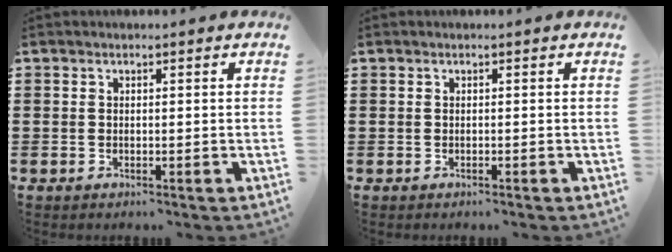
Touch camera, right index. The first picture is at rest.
{"total": 0.0}